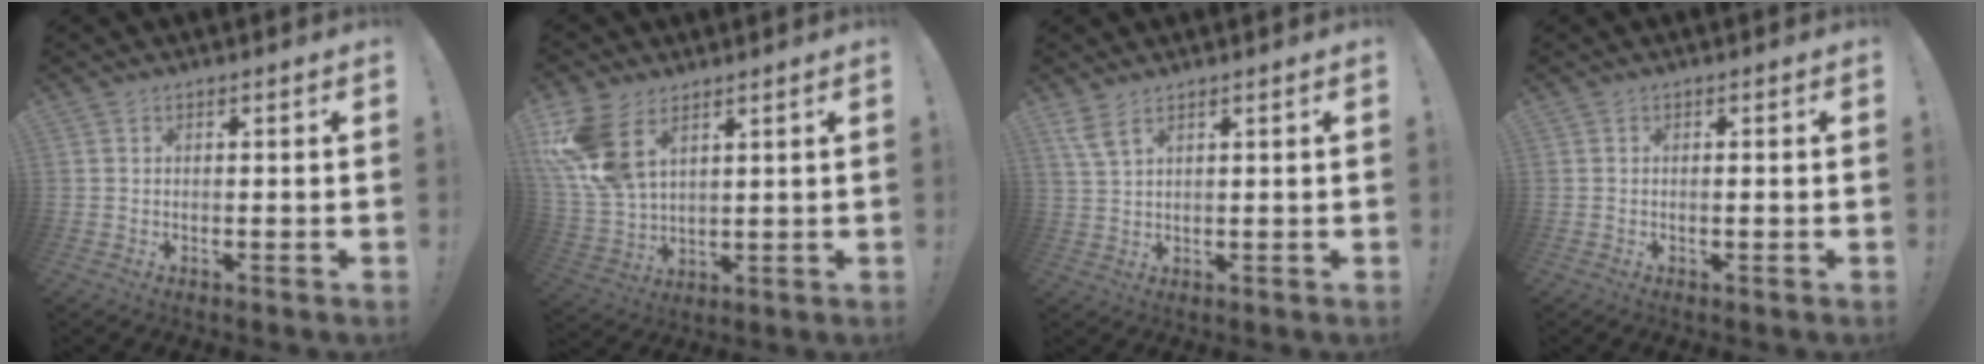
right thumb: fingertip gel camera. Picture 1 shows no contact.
{"total": 12.3, "force": [6.4, 7.0, 7.8], "torque": [-0.163, -0.029, 0.127]}
{"total": 4.3, "force": [2.9, 1.1, 3.0], "torque": [-0.069, -0.006, 0.056]}
{"total": 0.7, "force": [-0.3, 0.1, 0.6], "torque": [-0.008, -0.002, -0.006]}